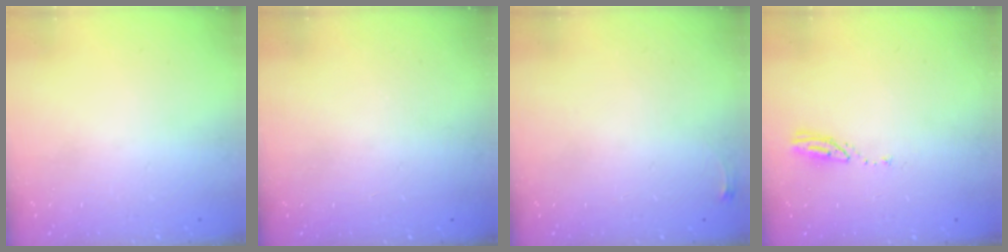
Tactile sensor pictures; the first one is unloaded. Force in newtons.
{"total": 0.0}
{"total": 2.6, "press": 2.6, "slide": 0.6}
{"total": 3.7, "press": 3.7, "slide": 0.3}